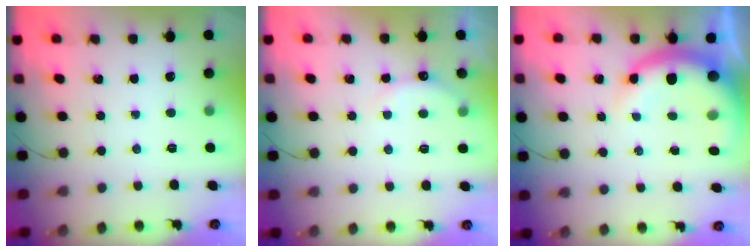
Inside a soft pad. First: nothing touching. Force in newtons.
{"total": 6.5, "press": 6.4, "slide": 1.3}
{"total": 11.0, "press": 10.8, "slide": 2.1}